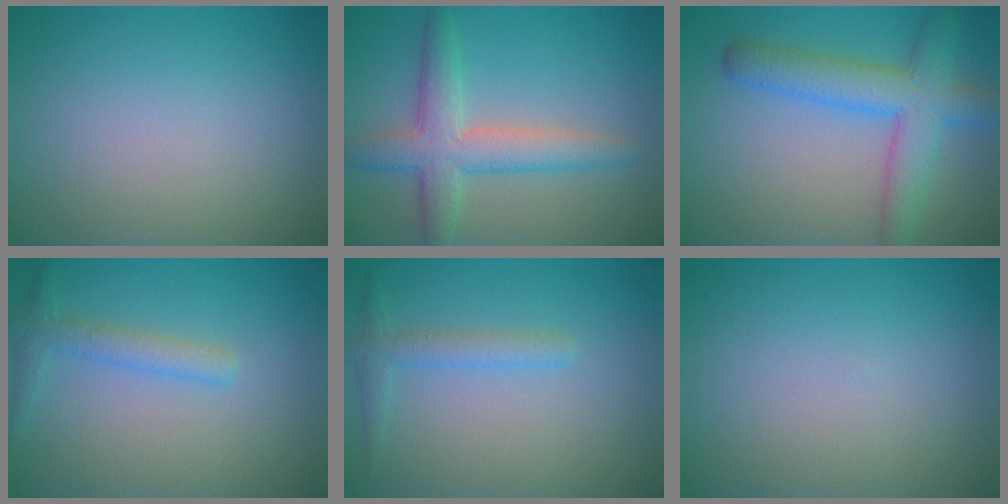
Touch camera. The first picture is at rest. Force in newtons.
{"total": 5.0, "press": 5.0, "slide": 0.2}
{"total": 6.1, "press": 6.1, "slide": 0.2}
{"total": 2.2, "press": 2.2, "slide": 0.1}
{"total": 1.4, "press": 1.4, "slide": 0.1}
{"total": 0.0}